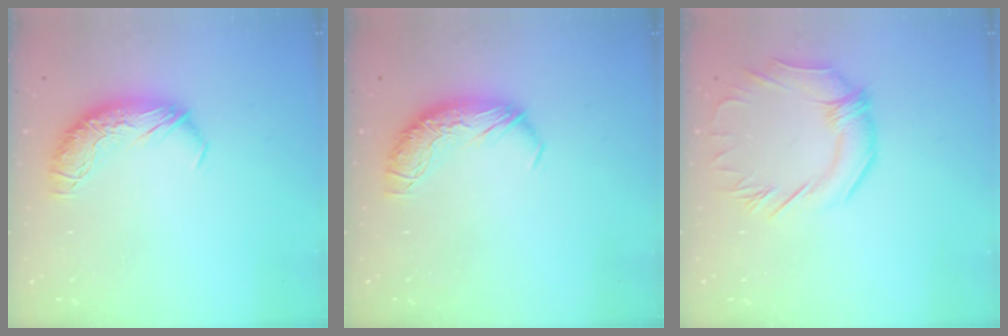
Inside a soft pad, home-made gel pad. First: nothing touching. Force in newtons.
{"total": 0.0}
{"total": 2.6, "press": 2.2, "slide": 1.4}